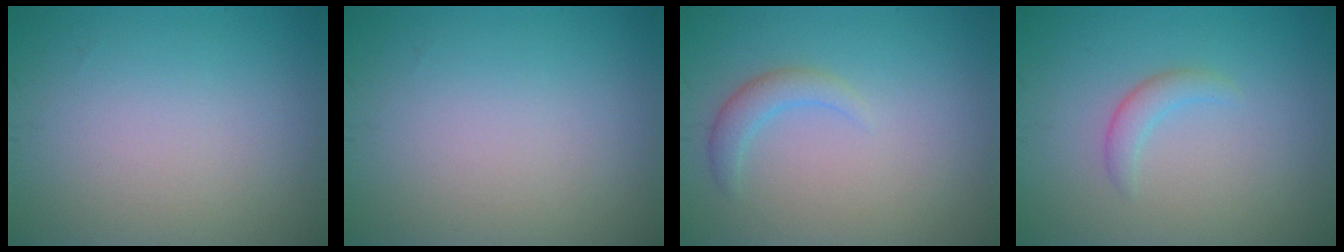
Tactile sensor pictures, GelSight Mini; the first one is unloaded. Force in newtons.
{"total": 0.0}
{"total": 1.9, "press": 1.9, "slide": 0.1}
{"total": 1.5, "press": 1.5, "slide": 0.1}